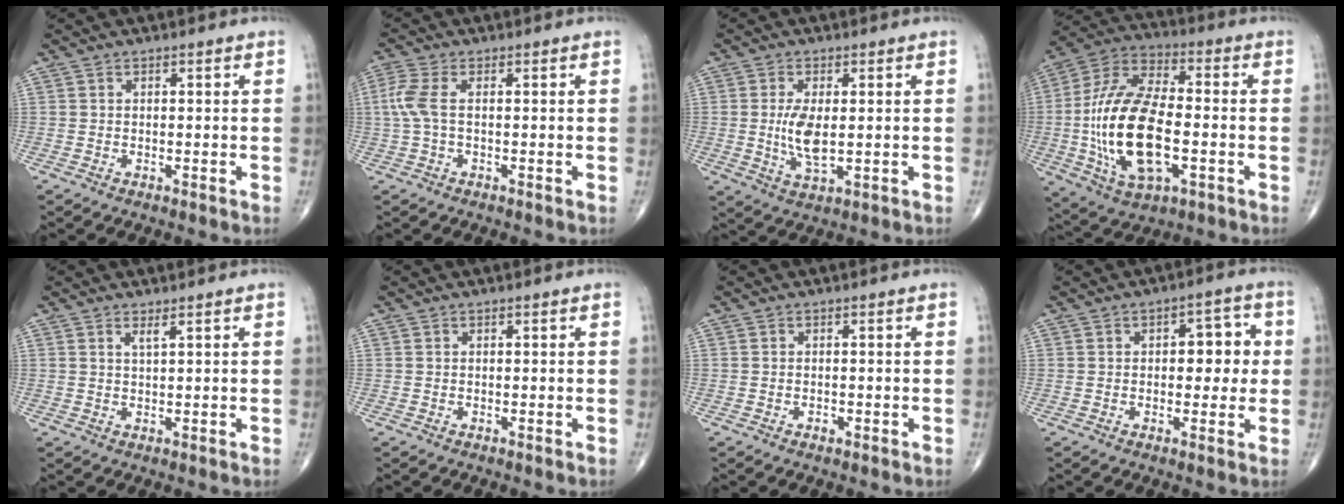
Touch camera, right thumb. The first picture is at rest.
{"total": 4.5, "force": [0.1, 2.1, 4.0], "torque": [-0.119, 0.007, -0.004]}
{"total": 6.6, "force": [0.1, 2.7, 6.0], "torque": [-0.118, -0.015, 0.006]}
{"total": 21.8, "force": [-3.3, 10.6, 18.8], "torque": [-0.377, 0.018, -0.054]}
{"total": 1.2, "force": [0.8, 0.1, 0.9], "torque": [-0.020, -0.009, 0.016]}
{"total": 0.0}
{"total": 0.9, "force": [-0.4, 0.6, 0.5], "torque": [-0.008, 0.001, -0.006]}
{"total": 7.3, "force": [0.6, 4.1, 6.0], "torque": [-0.041, 0.013, 0.006]}